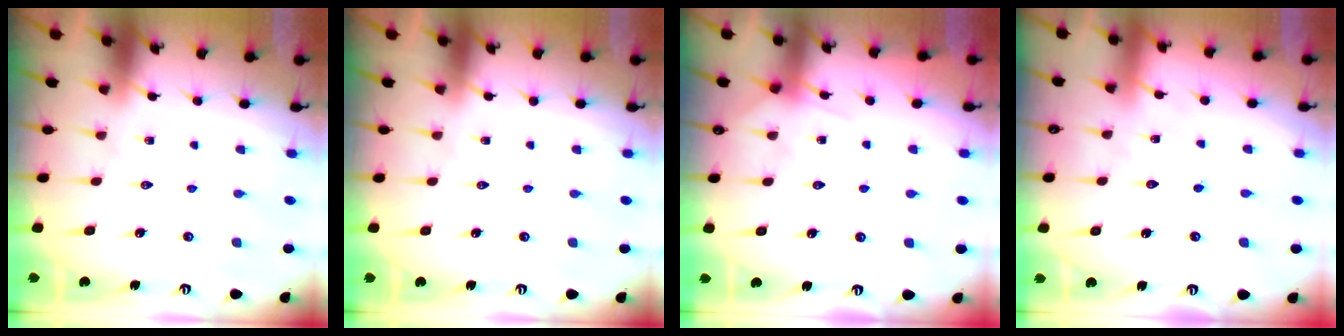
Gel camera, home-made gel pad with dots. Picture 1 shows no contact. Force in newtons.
{"total": 0.0}
{"total": 5.0, "press": 4.9, "slide": 0.6}
{"total": 4.4, "press": 4.4, "slide": 0.0}